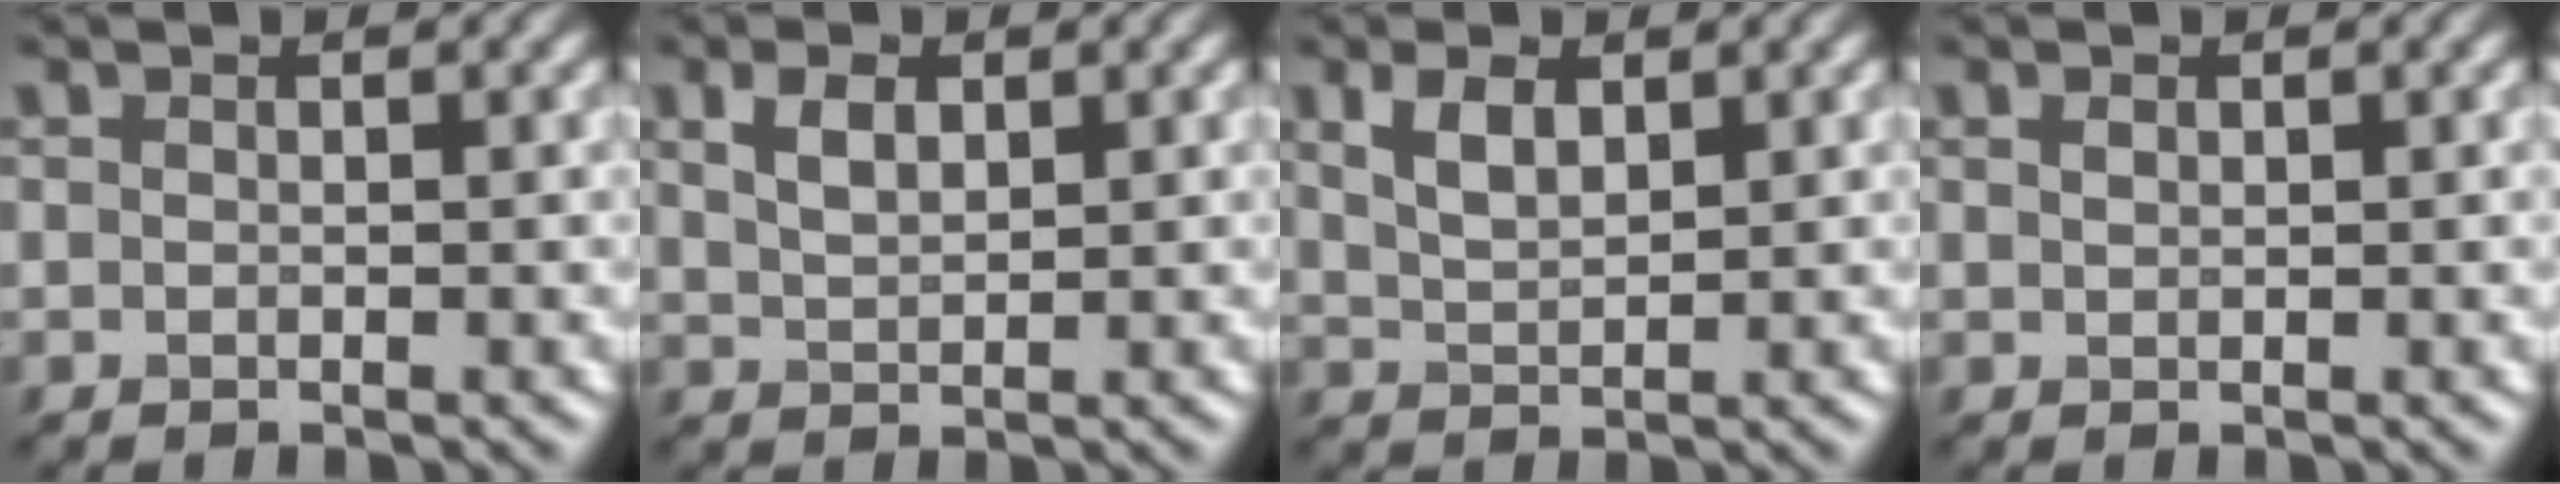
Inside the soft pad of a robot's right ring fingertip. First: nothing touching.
{"total": 2.5, "force": [1.3, 1.3, 1.7], "torque": [-0.040, 0.002, 0.029]}
{"total": 3.0, "force": [1.6, 1.4, 2.0], "torque": [-0.046, 0.001, 0.035]}
{"total": 0.6, "force": [0.3, 0.4, 0.3], "torque": [-0.009, 0.001, 0.009]}